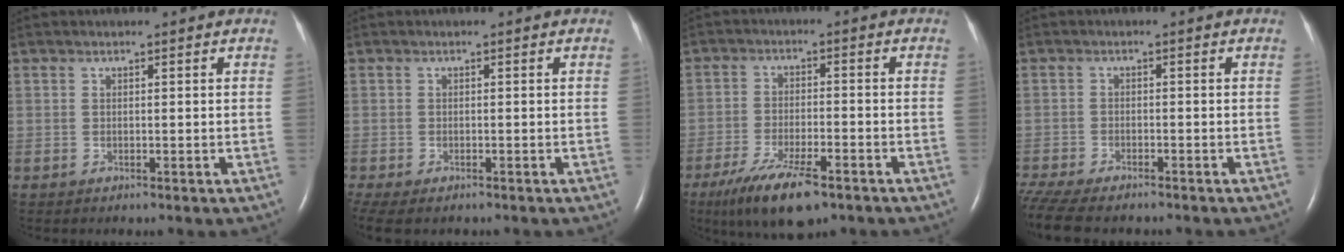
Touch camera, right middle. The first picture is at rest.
{"total": 6.6, "force": [-4.7, 2.9, 3.6], "torque": [-0.076, -0.014, -0.070]}
{"total": 9.8, "force": [-6.5, 2.4, 7.0], "torque": [-0.132, -0.018, -0.108]}
{"total": 12.3, "force": [-10.1, 3.7, 5.9], "torque": [-0.142, -0.017, -0.151]}